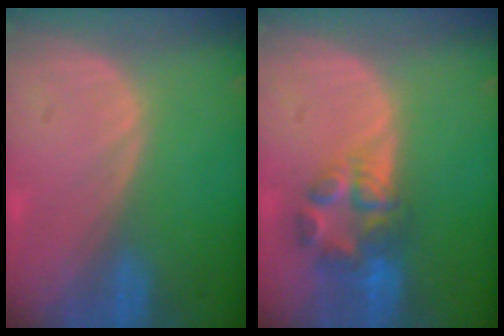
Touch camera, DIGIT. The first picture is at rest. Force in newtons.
{"total": 6.9, "press": 6.0, "slide": 3.4}